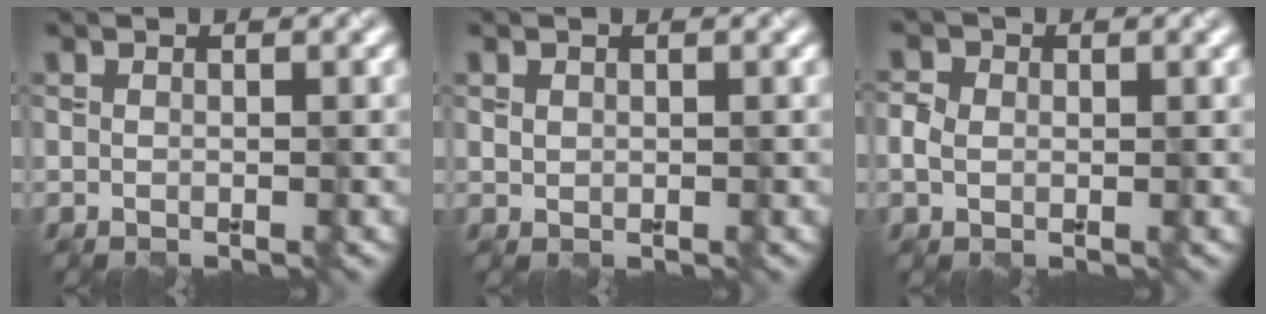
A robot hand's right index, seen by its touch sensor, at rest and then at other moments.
{"total": 0.7, "force": [0.4, 0.6, 0.2], "torque": [-0.003, -0.002, 0.010]}
{"total": 2.2, "force": [0.1, 1.9, 1.1], "torque": [-0.029, 0.003, 0.004]}